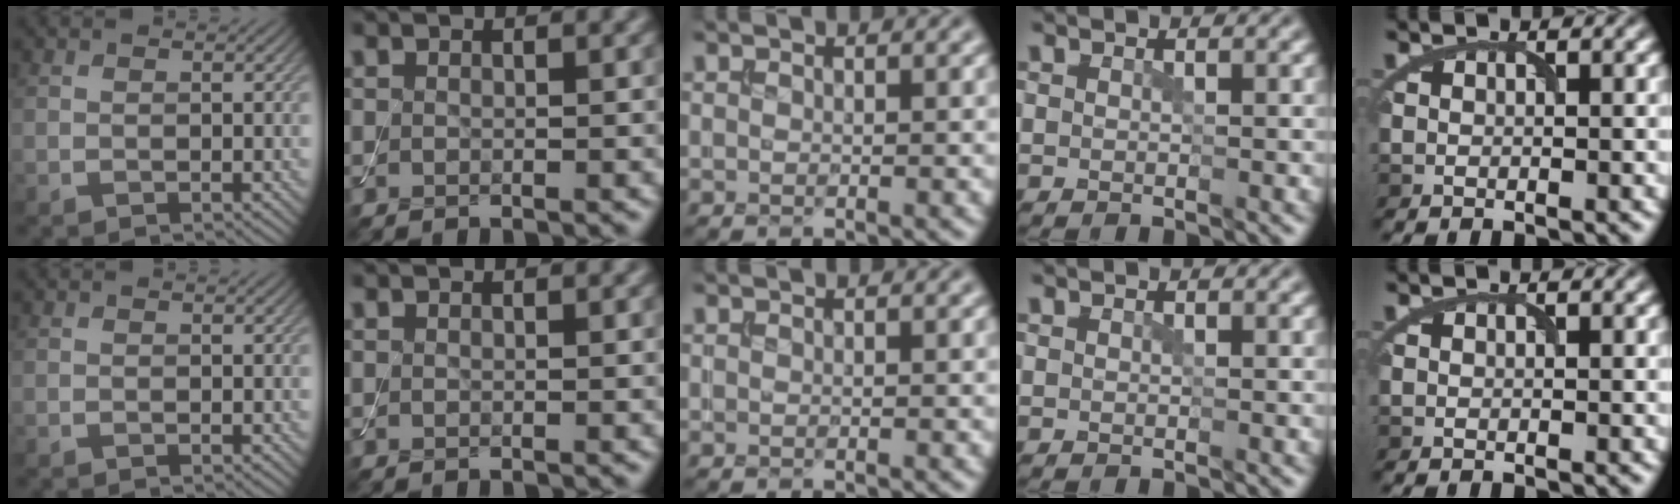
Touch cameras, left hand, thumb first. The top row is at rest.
{}